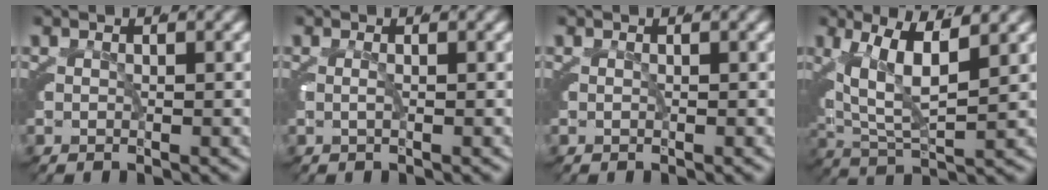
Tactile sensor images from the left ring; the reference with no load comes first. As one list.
[{"total": 1.1, "force": [0.1, -0.8, 0.7], "torque": [-0.018, -0.007, 0.006]}, {"total": 0.0}, {"total": 7.0, "force": [2.8, 3.0, 5.7], "torque": [-0.108, -0.005, 0.051]}]